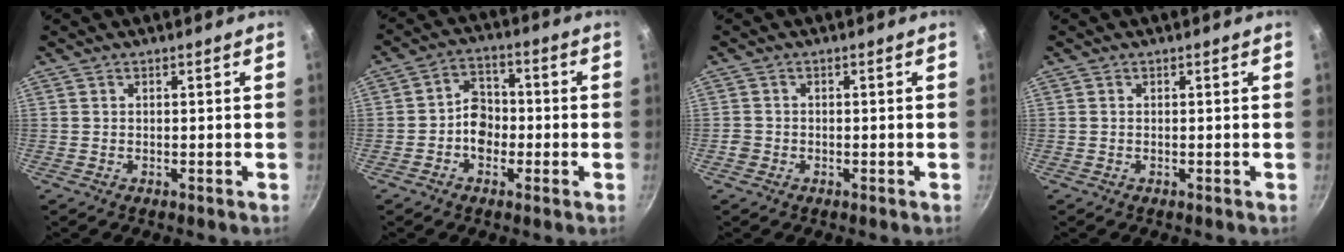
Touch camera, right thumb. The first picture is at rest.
{"total": 6.4, "force": [-1.4, 5.0, 3.7], "torque": [-0.026, 0.025, -0.033]}
{"total": 1.6, "force": [-0.7, 1.4, 0.4], "torque": [-0.002, 0.007, -0.009]}
{"total": 0.0}